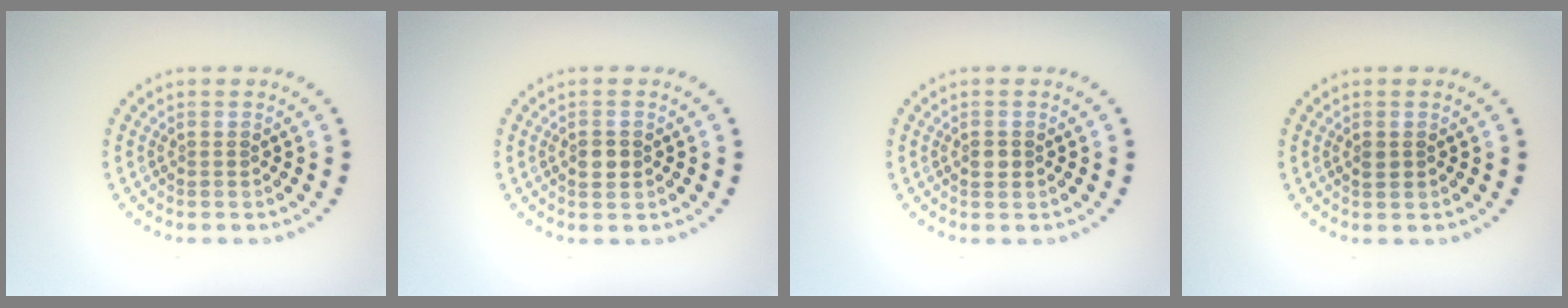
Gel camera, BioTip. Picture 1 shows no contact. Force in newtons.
{"total": 1.6, "press": 1.6, "slide": 0.2}
{"total": 1.2, "press": 1.2, "slide": 0.2}
{"total": 1.1, "press": 1.0, "slide": 0.2}